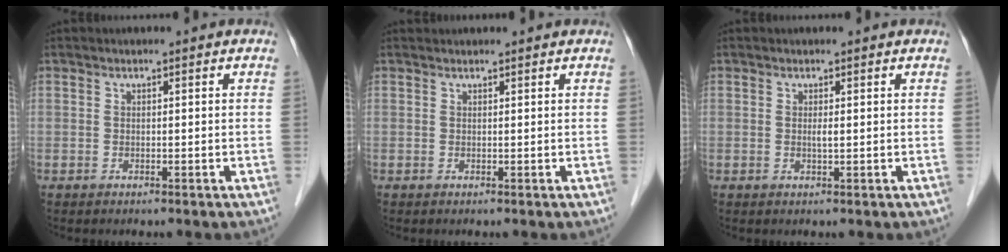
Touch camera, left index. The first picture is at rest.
{"total": 1.8, "force": [1.8, 0.2, 0.2], "torque": [-0.007, 0.022, 0.024]}
{"total": 0.8, "force": [0.2, 0.0, 0.7], "torque": [-0.017, -0.002, 0.002]}